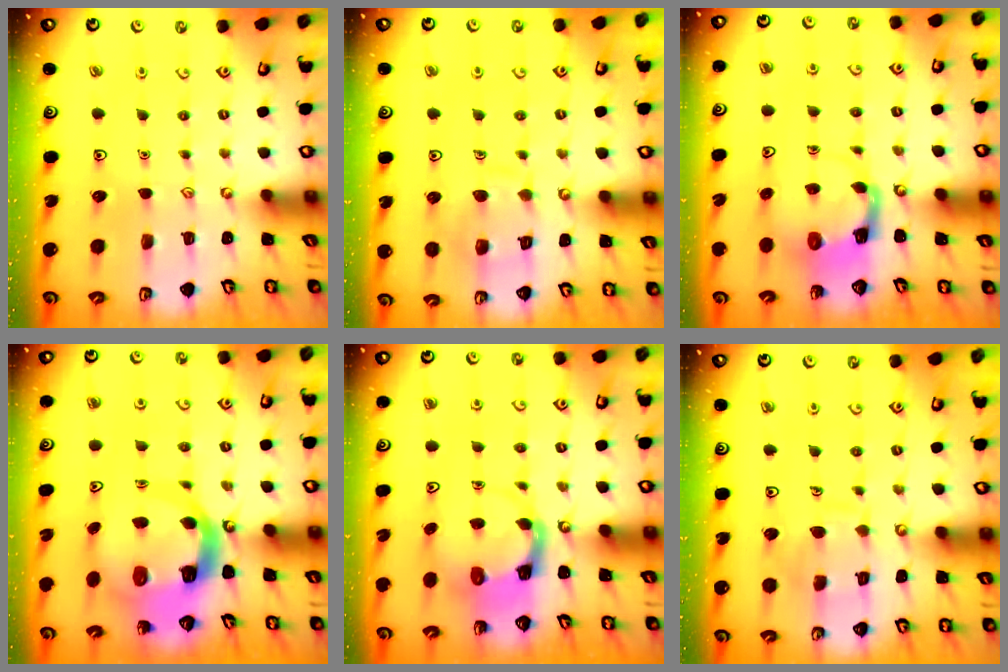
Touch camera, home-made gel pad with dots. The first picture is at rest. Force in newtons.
{"total": 10.7, "press": 10.7, "slide": 0.9}
{"total": 4.0, "press": 3.9, "slide": 0.7}
{"total": 9.8, "press": 9.8, "slide": 1.1}
{"total": 3.9, "press": 3.9, "slide": 0.4}
{"total": 8.6, "press": 8.6, "slide": 0.8}